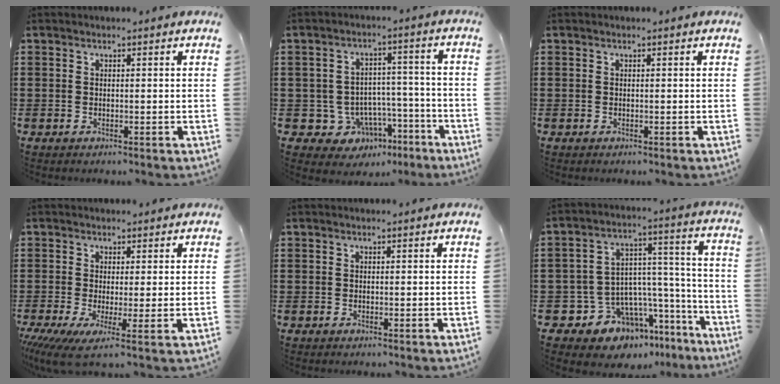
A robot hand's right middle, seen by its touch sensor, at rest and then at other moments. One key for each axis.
{"total": 6.3, "fx": -3.5, "fy": 5.2, "fz": 1.0, "tx": -0.035, "ty": 0.023, "tz": -0.059}
{"total": 0.0}
{"total": 2.6, "fx": -0.6, "fy": -0.2, "fz": 2.5, "tx": -0.055, "ty": -0.029, "tz": -0.013}
{"total": 0.0}
{"total": 10.0, "fx": -7.7, "fy": 6.1, "fz": 2.2, "tx": -0.070, "ty": 0.004, "tz": -0.140}